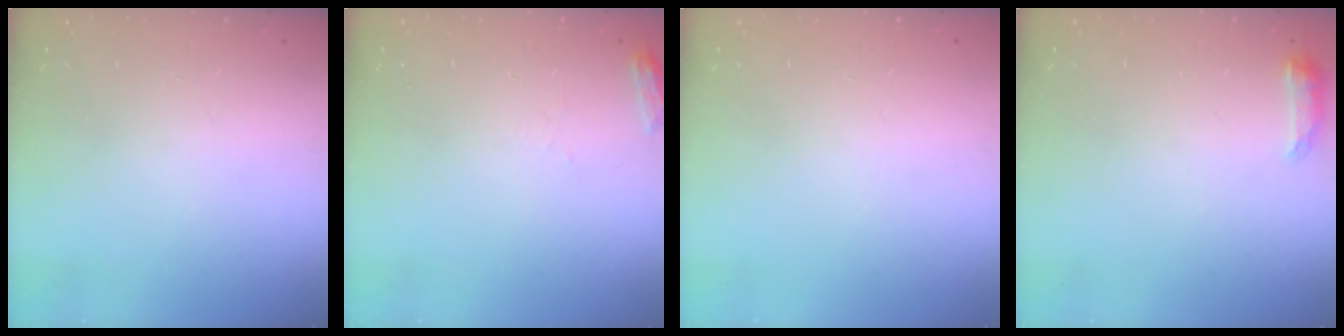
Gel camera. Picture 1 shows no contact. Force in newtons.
{"total": 4.2, "press": 4.2, "slide": 0.5}
{"total": 0.0}
{"total": 6.5, "press": 6.4, "slide": 1.0}